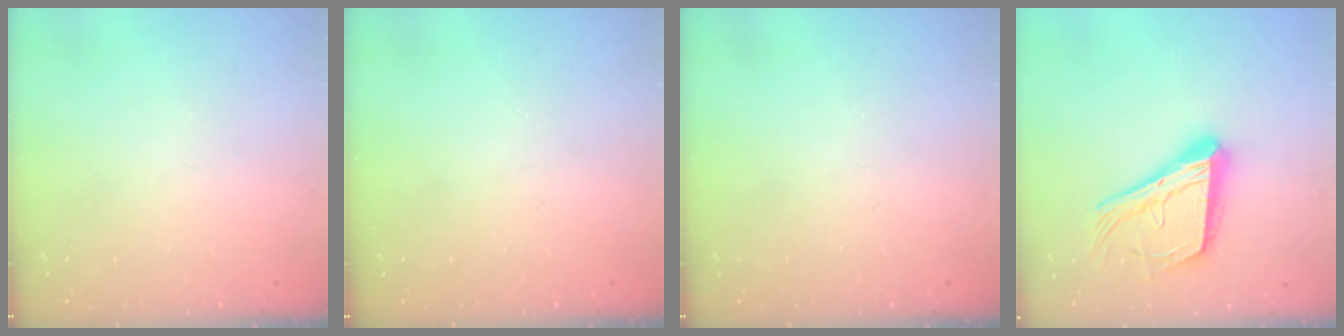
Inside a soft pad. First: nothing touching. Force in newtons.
{"total": 0.0}
{"total": 0.0}
{"total": 21.0, "press": 20.9, "slide": 2.7}